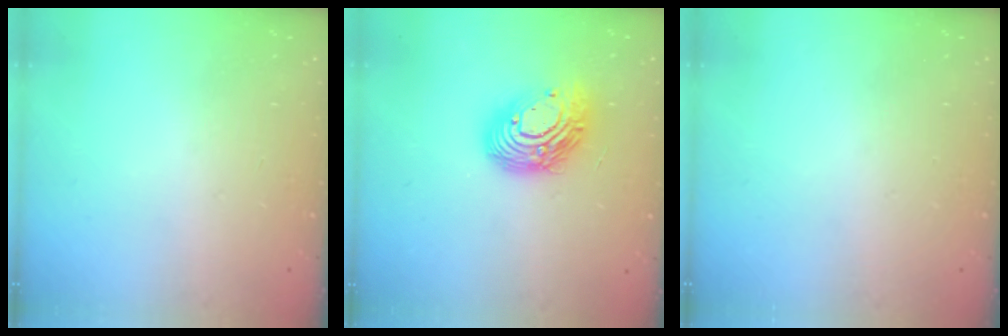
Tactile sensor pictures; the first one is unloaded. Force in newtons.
{"total": 14.9, "press": 14.9, "slide": 1.3}
{"total": 0.0}